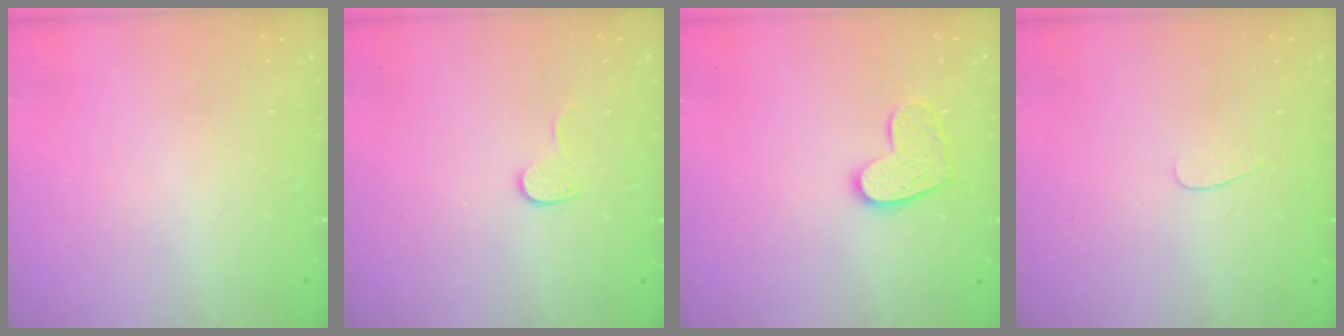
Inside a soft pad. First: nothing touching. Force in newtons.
{"total": 5.5, "press": 5.5, "slide": 0.5}
{"total": 11.3, "press": 11.2, "slide": 0.7}
{"total": 2.8, "press": 2.8, "slide": 0.3}